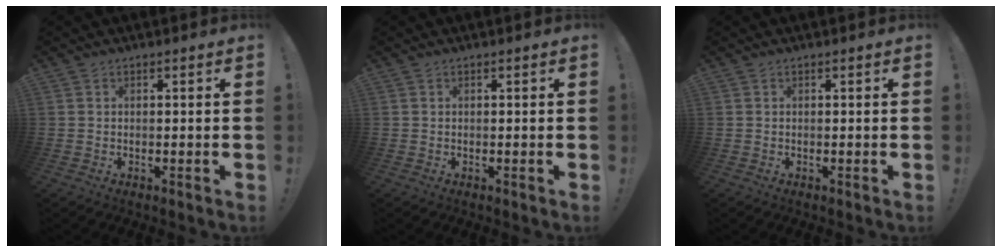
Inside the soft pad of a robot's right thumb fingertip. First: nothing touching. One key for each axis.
{"total": 0.0}
{"total": 0.0}